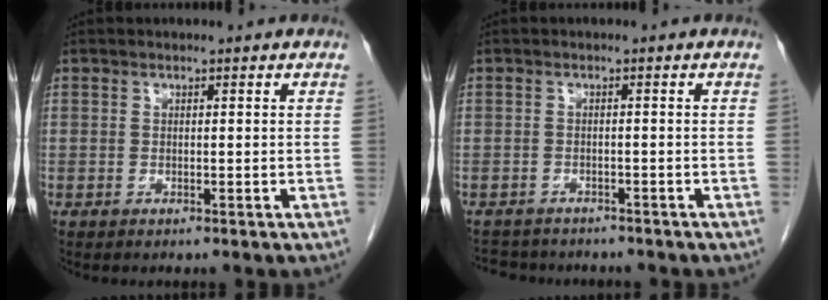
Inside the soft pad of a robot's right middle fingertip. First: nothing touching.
{"total": 6.5, "force": [-5.9, 2.4, 1.3], "torque": [-0.023, 0.002, -0.080]}